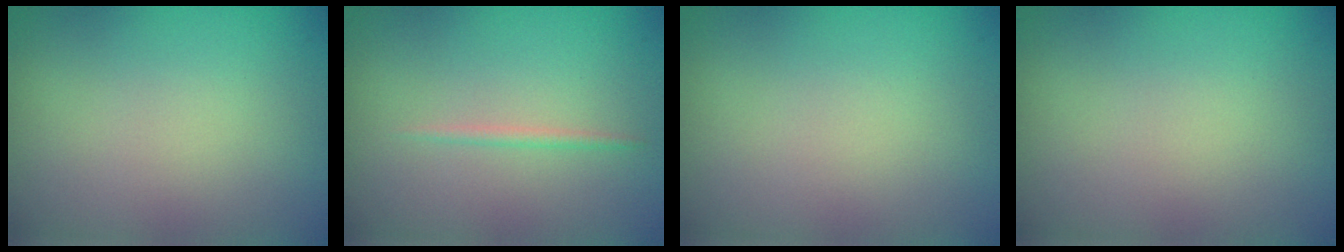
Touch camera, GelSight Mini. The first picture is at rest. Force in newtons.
{"total": 0.7, "press": 0.7, "slide": 0.1}
{"total": 0.0}
{"total": 0.0}